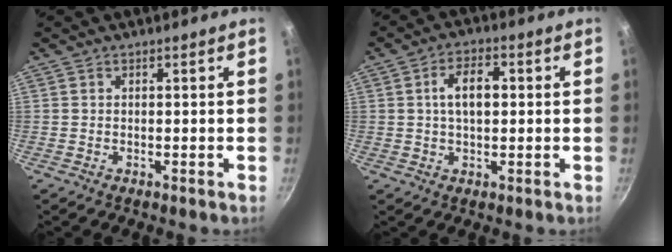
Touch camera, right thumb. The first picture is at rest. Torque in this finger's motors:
{"motor_torque": [0.28, 2.21, 0.98, 0.53, 0.32]}